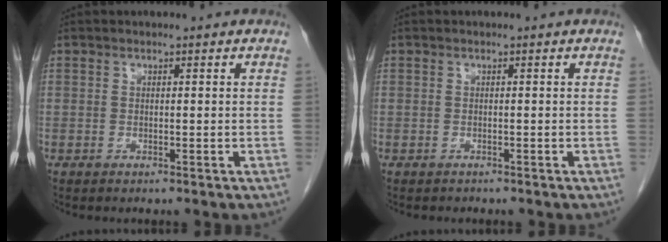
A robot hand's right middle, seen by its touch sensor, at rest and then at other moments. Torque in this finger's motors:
{"motor_torque": [-0.32, -0.09, -0.05, 0.00]}